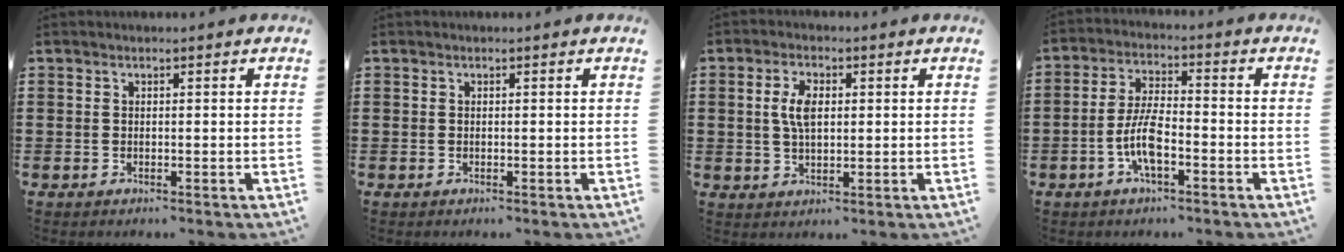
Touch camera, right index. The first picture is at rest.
{"total": 0.0}
{"total": 5.0, "force": [0.8, 2.4, 4.3], "torque": [-0.088, 0.012, 0.011]}
{"total": 6.9, "force": [-2.3, 2.2, 6.1], "torque": [-0.138, -0.007, -0.049]}